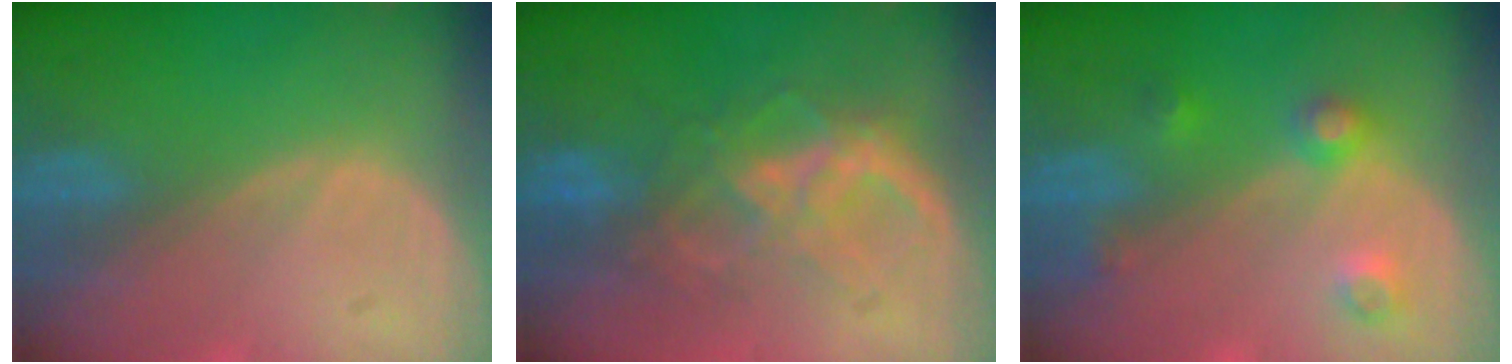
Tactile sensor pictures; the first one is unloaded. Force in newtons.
{"total": 7.3, "press": 7.2, "slide": 1.3}
{"total": 4.2, "press": 3.7, "slide": 1.9}